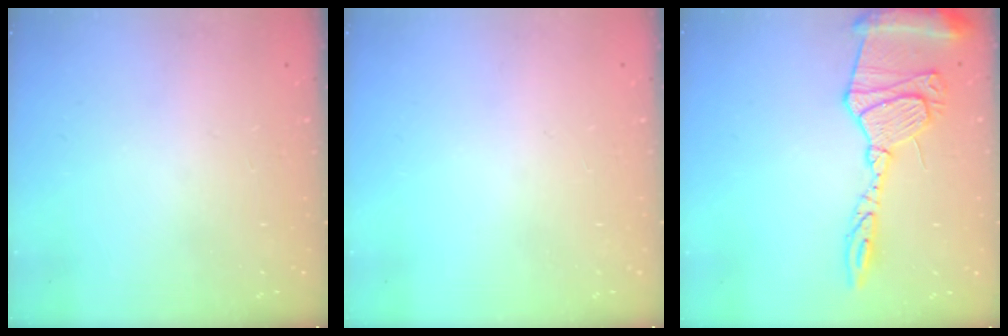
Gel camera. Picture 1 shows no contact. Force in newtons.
{"total": 0.0}
{"total": 18.1, "press": 18.0, "slide": 1.6}